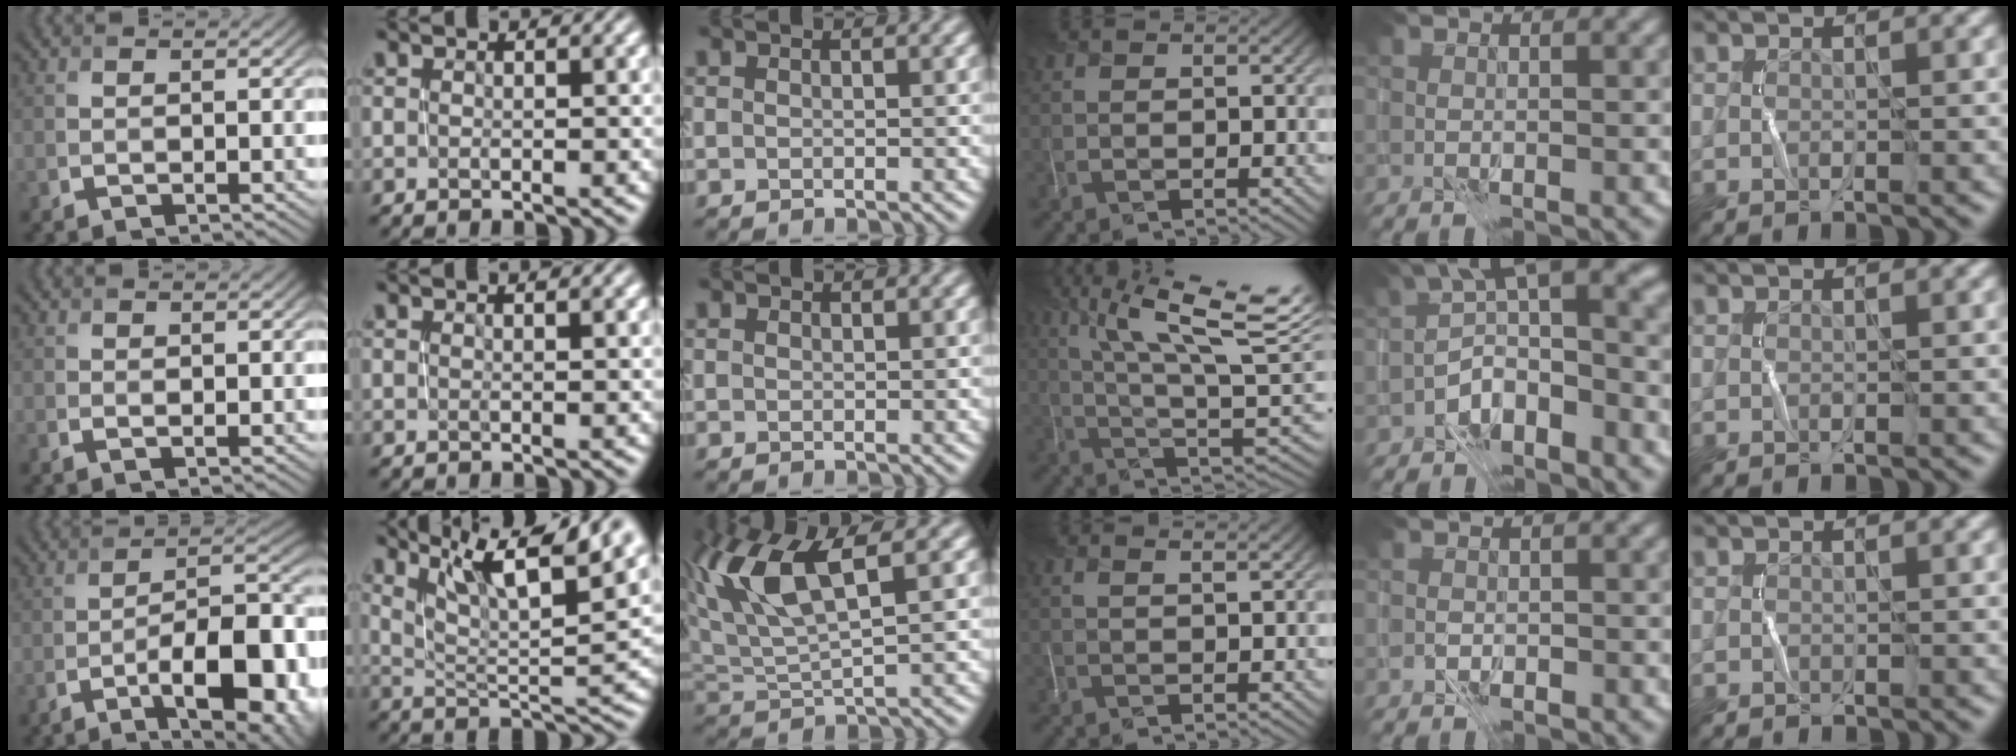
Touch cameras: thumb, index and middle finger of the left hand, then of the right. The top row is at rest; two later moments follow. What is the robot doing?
{"motion": "close", "object": "stapler"}